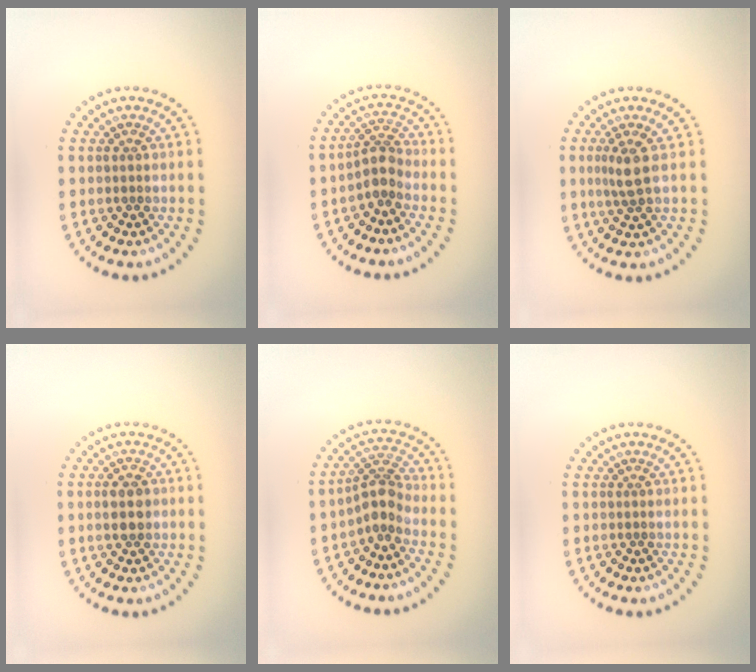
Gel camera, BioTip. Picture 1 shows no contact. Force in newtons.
{"total": 2.5, "press": 2.0, "slide": 1.6}
{"total": 2.2, "press": 1.8, "slide": 1.4}
{"total": 2.9, "press": 2.9, "slide": 0.0}
{"total": 2.8, "press": 2.1, "slide": 1.8}
{"total": 0.0}